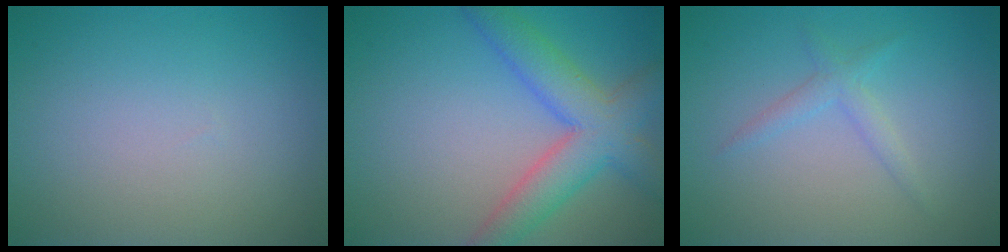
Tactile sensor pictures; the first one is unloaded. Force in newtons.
{"total": 6.2, "press": 6.2, "slide": 0.4}
{"total": 1.6, "press": 1.6, "slide": 0.1}